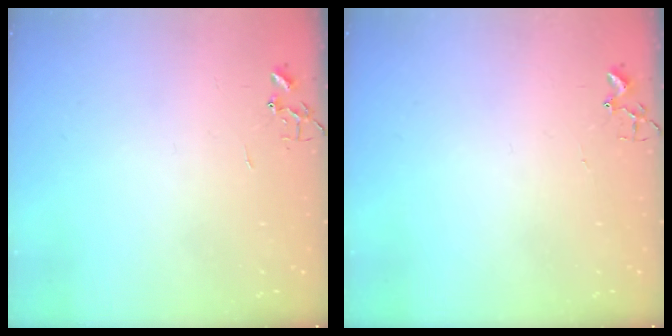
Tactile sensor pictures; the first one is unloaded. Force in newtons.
{"total": 1.8, "press": 1.8, "slide": 0.2}